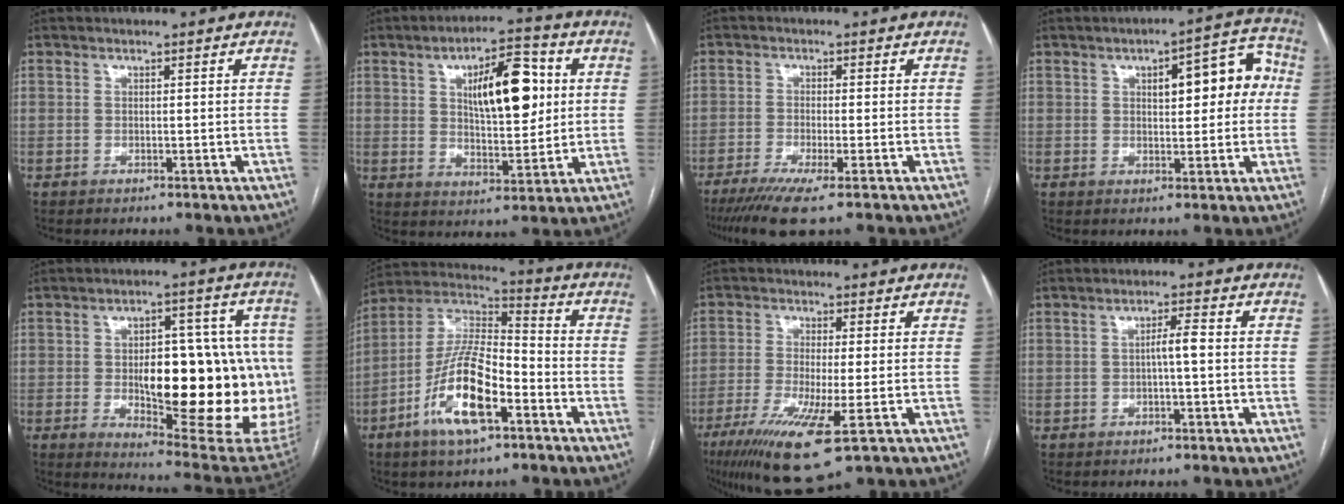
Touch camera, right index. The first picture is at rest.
{"total": 12.8, "force": [3.4, 4.4, 11.6], "torque": [-0.181, 0.014, 0.056]}
{"total": 6.9, "force": [-4.6, 0.2, 5.1], "torque": [-0.083, -0.016, -0.078]}
{"total": 9.8, "force": [2.1, 3.5, 8.9], "torque": [-0.106, 0.035, 0.026]}
{"total": 23.8, "force": [-2.5, 7.9, 22.3], "torque": [-0.230, 0.018, -0.006]}
{"total": 15.3, "force": [-6.4, 4.6, 13.1], "torque": [-0.266, 0.006, -0.116]}
{"total": 11.8, "force": [-5.7, 1.3, 10.3], "torque": [-0.189, -0.036, -0.094]}
{"total": 2.5, "force": [-0.2, 0.1, 2.5], "torque": [-0.042, 0.003, -0.004]}